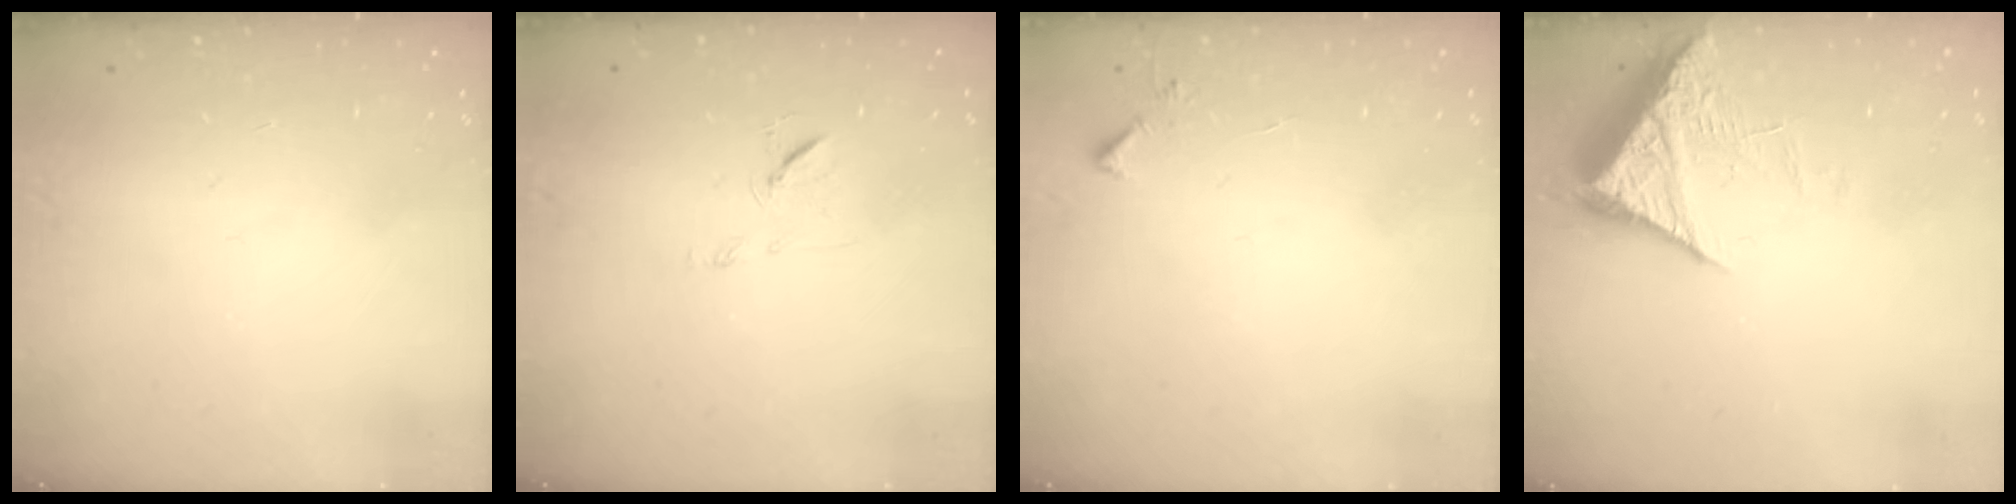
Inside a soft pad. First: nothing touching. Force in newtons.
{"total": 7.2, "press": 7.2, "slide": 0.8}
{"total": 3.8, "press": 3.8, "slide": 0.5}
{"total": 7.2, "press": 7.2, "slide": 0.8}